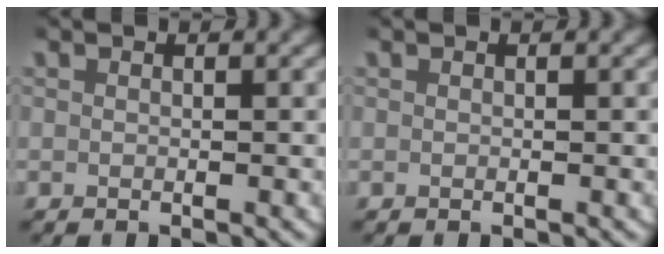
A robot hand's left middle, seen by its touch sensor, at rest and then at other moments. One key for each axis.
{"total": 0.0}